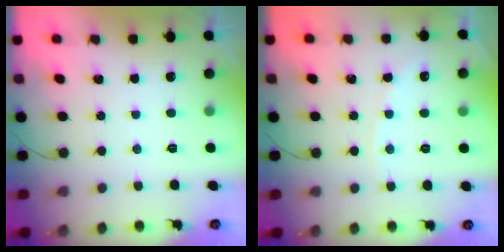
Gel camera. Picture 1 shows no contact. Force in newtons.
{"total": 2.4, "press": 2.4, "slide": 0.4}